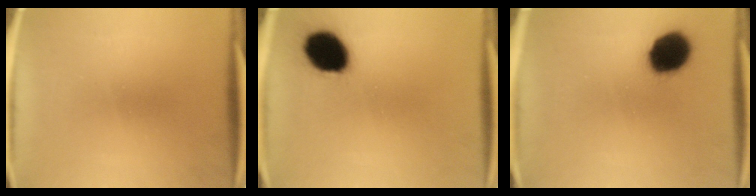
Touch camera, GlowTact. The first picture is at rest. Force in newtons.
{"total": 14.1}
{"total": 12.6}